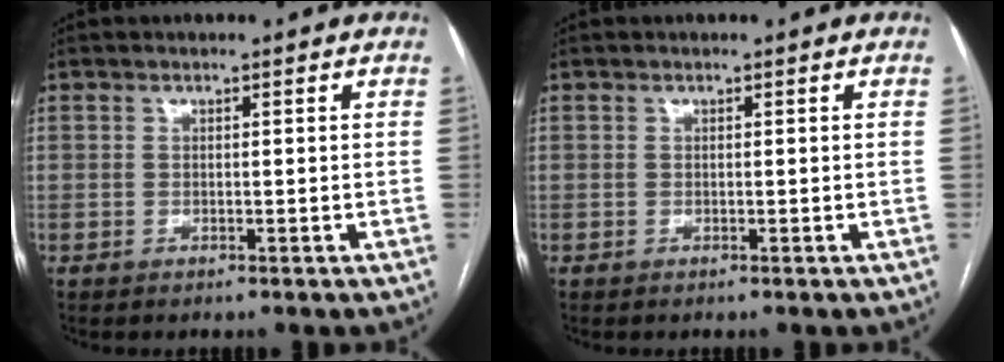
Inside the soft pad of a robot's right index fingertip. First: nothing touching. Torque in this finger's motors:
{"motor_torque": [0.00, 0.00, 0.00, 0.00]}